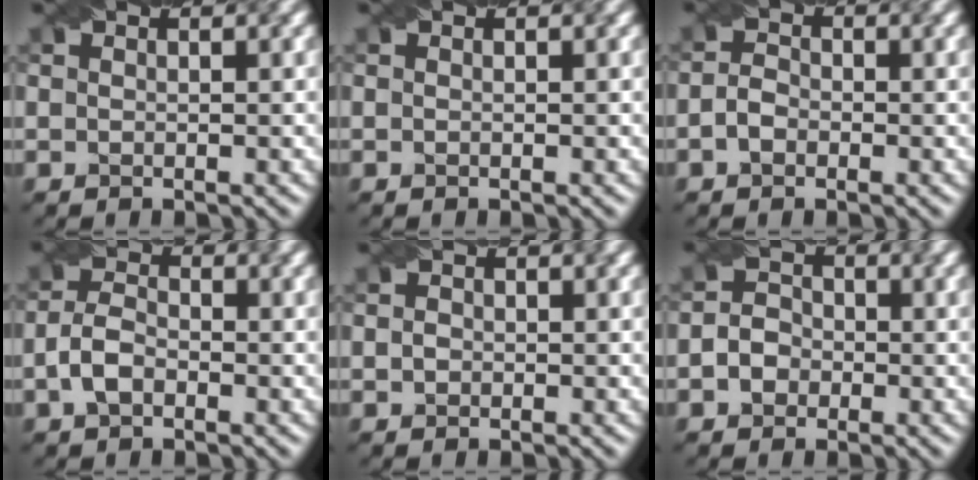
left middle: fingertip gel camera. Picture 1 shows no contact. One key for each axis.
{"total": 0.0}
{"total": 1.6, "fx": -1.0, "fy": 1.0, "fz": 0.9, "tx": -0.022, "ty": 0.003, "tz": -0.020}
{"total": 2.8, "fx": -1.4, "fy": 1.5, "fz": 1.9, "tx": -0.044, "ty": 0.006, "tz": -0.029}
{"total": 0.8, "fx": -0.2, "fy": 0.7, "fz": 0.3, "tx": -0.004, "ty": 0.003, "tz": -0.007}
{"total": 2.5, "fx": -1.1, "fy": 2.0, "fz": 1.0, "tx": -0.003, "ty": 0.003, "tz": -0.022}